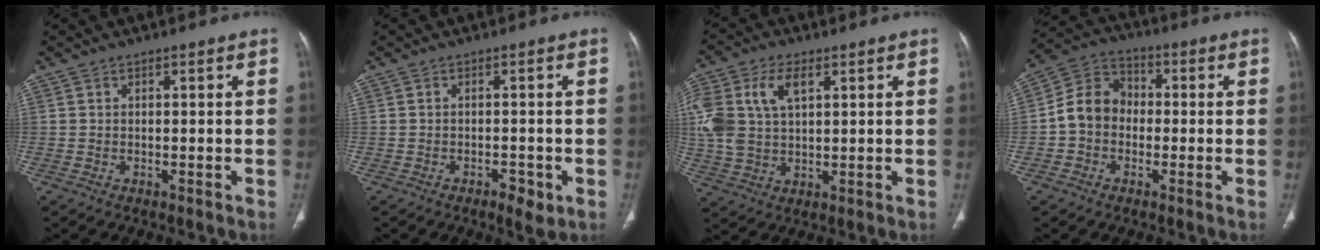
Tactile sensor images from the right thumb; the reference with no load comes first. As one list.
[{"total": 3.2, "force": [-1.5, 1.4, 2.5], "torque": [-0.032, 0.002, -0.018]}, {"total": 13.7, "force": [4.3, 8.4, 9.9], "torque": [-0.230, 0.004, 0.088]}, {"total": 8.9, "force": [-1.2, 7.5, 4.7], "torque": [-0.069, 0.035, -0.038]}]